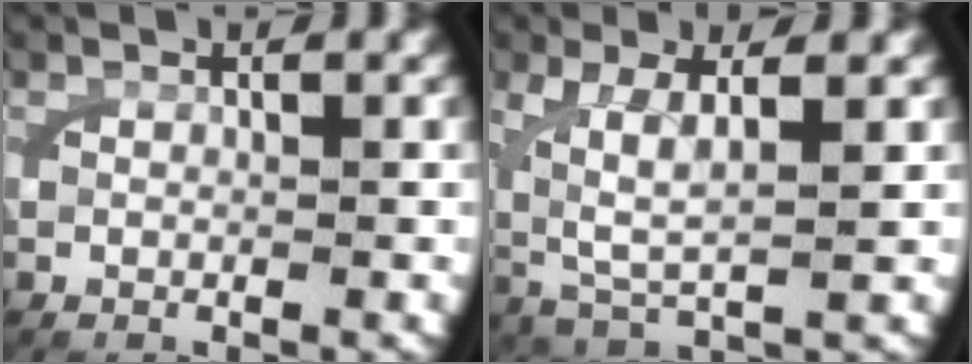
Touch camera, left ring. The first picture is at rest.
{"total": 5.0, "force": [0.8, 2.3, 4.3], "torque": [-0.094, -0.016, 0.031]}